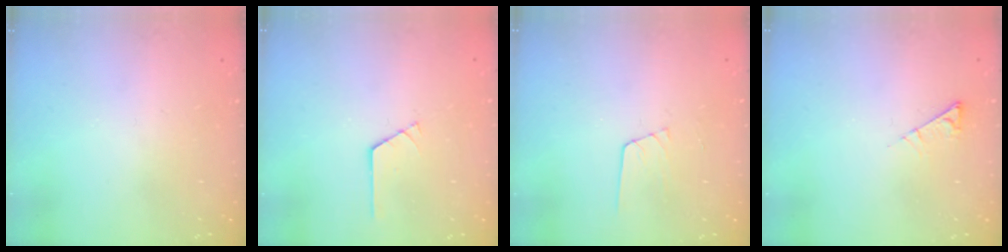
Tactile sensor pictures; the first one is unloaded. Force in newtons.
{"total": 0.7, "press": 0.6, "slide": 0.1}
{"total": 3.6, "press": 3.6, "slide": 0.3}
{"total": 4.0, "press": 3.9, "slide": 0.6}